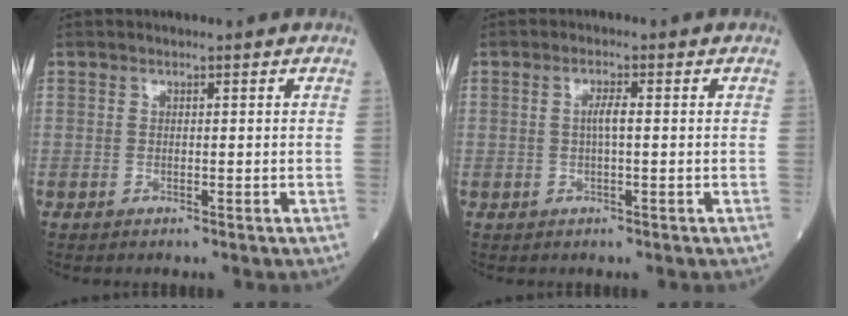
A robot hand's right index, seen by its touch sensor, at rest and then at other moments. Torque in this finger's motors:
{"motor_torque": [0.36, 0.09, 0.25, 0.06]}